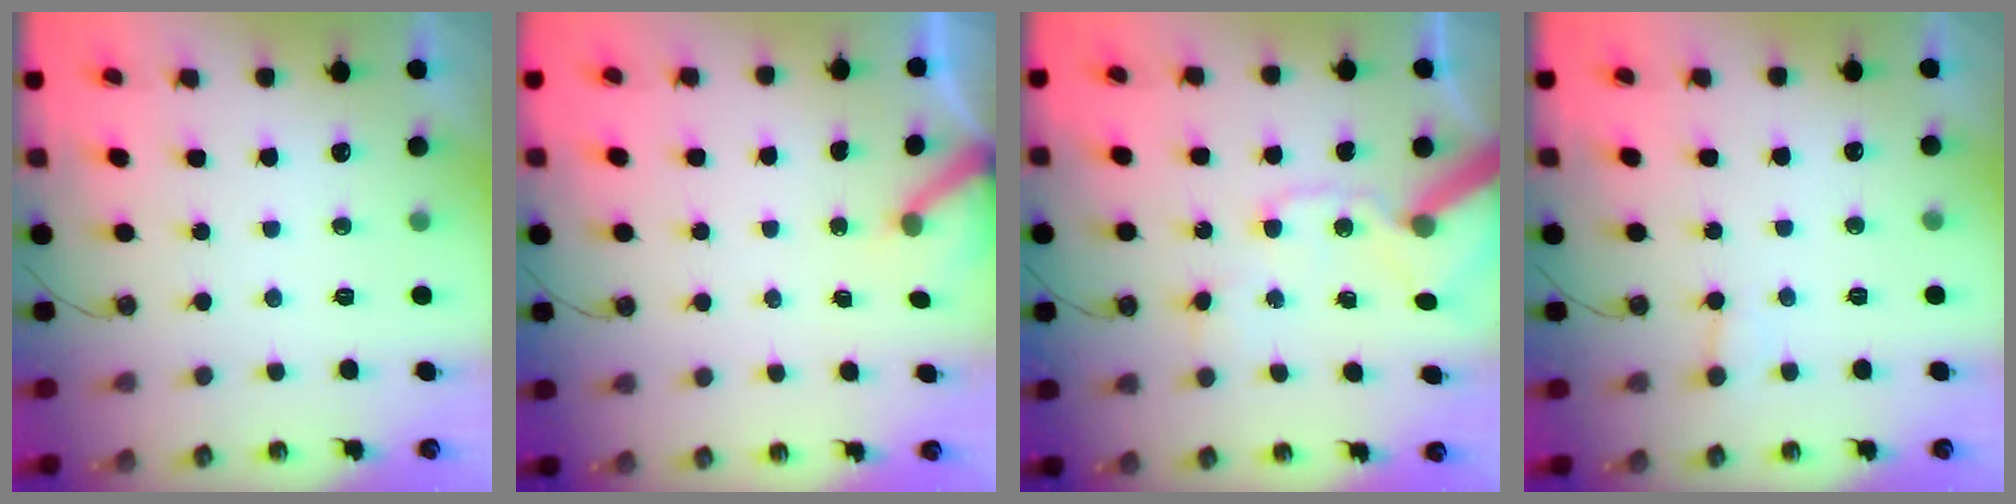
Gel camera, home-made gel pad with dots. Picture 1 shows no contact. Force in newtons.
{"total": 2.9, "press": 2.9, "slide": 0.3}
{"total": 13.6, "press": 13.4, "slide": 2.0}
{"total": 3.8, "press": 3.8, "slide": 0.3}